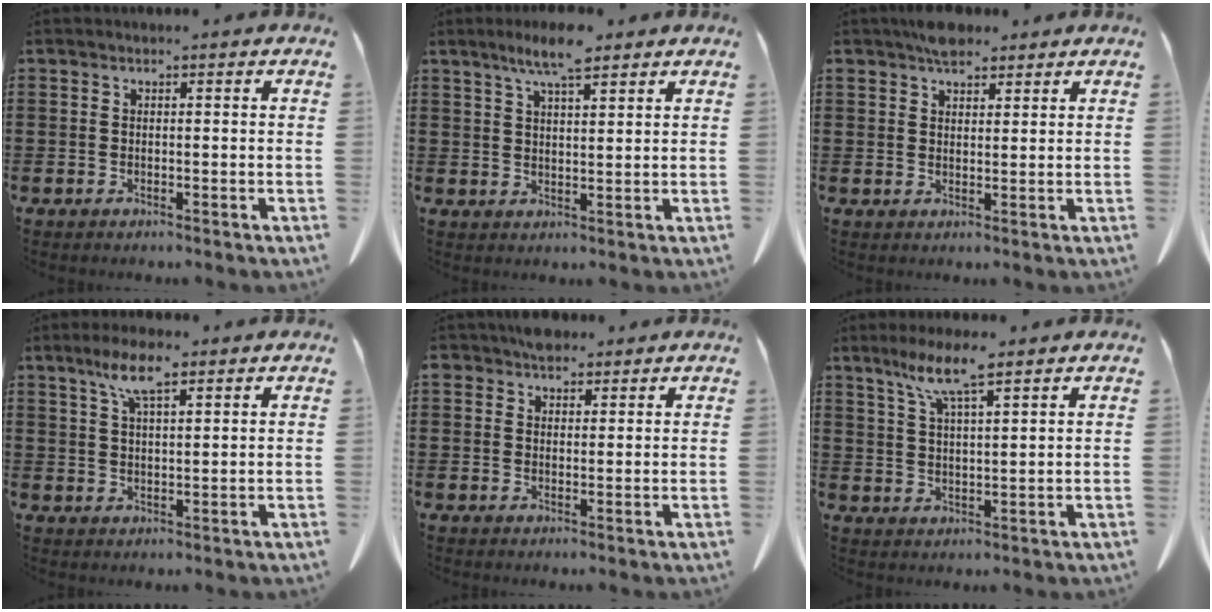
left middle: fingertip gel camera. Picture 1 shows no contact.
{"total": 6.3, "force": [4.6, 1.1, 4.1], "torque": [-0.090, 0.000, 0.080]}
{"total": 3.7, "force": [3.0, 1.5, 1.5], "torque": [-0.029, 0.001, 0.054]}
{"total": 6.3, "force": [3.8, 1.6, 4.7], "torque": [-0.102, 0.007, 0.066]}
{"total": 3.3, "force": [2.6, 1.8, 0.8], "torque": [-0.017, 0.004, 0.050]}
{"total": 7.1, "force": [4.9, 0.8, 5.1], "torque": [-0.112, -0.003, 0.085]}